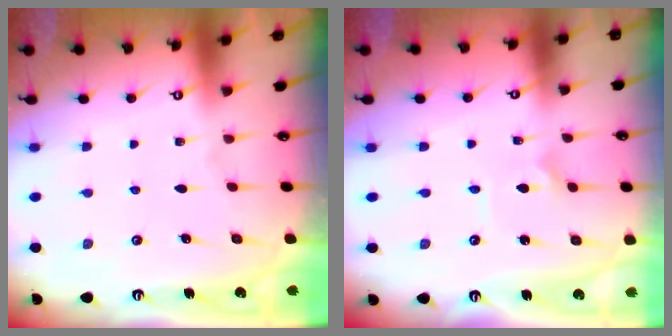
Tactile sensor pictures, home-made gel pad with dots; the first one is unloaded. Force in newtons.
{"total": 1.6, "press": 1.5, "slide": 0.2}